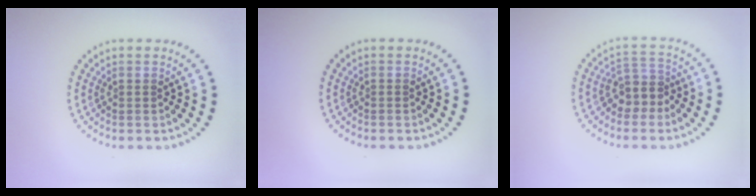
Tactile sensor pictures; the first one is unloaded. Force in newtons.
{"total": 0.0}
{"total": 3.0, "press": 2.5, "slide": 1.7}